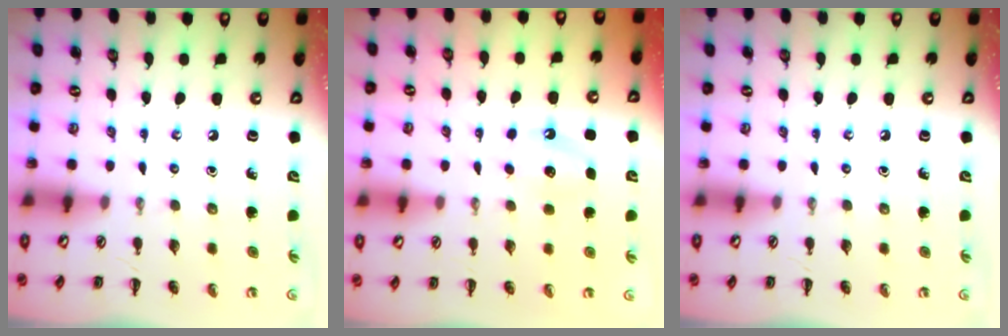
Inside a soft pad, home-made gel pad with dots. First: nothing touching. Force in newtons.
{"total": 6.8, "press": 6.6, "slide": 1.6}
{"total": 0.0}